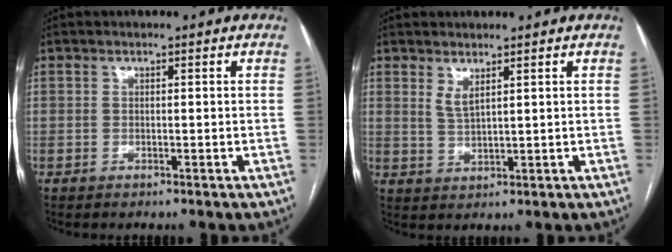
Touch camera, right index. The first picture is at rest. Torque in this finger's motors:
{"motor_torque": [0.03, 0.07, 0.02, 0.04]}